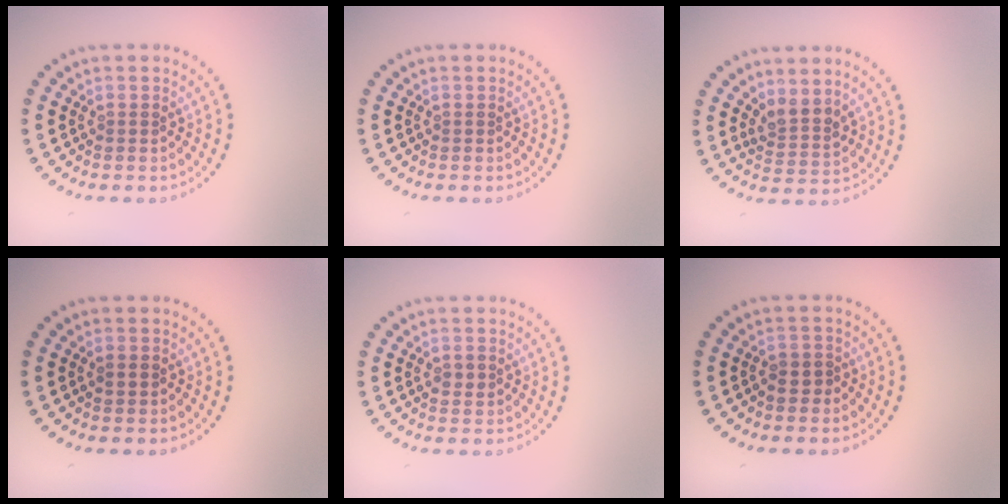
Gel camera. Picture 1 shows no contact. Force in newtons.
{"total": 0.0}
{"total": 2.3, "press": 1.9, "slide": 1.4}
{"total": 1.1, "press": 1.1, "slide": 0.1}
{"total": 1.2, "press": 1.2, "slide": 0.1}
{"total": 1.4, "press": 1.1, "slide": 0.8}